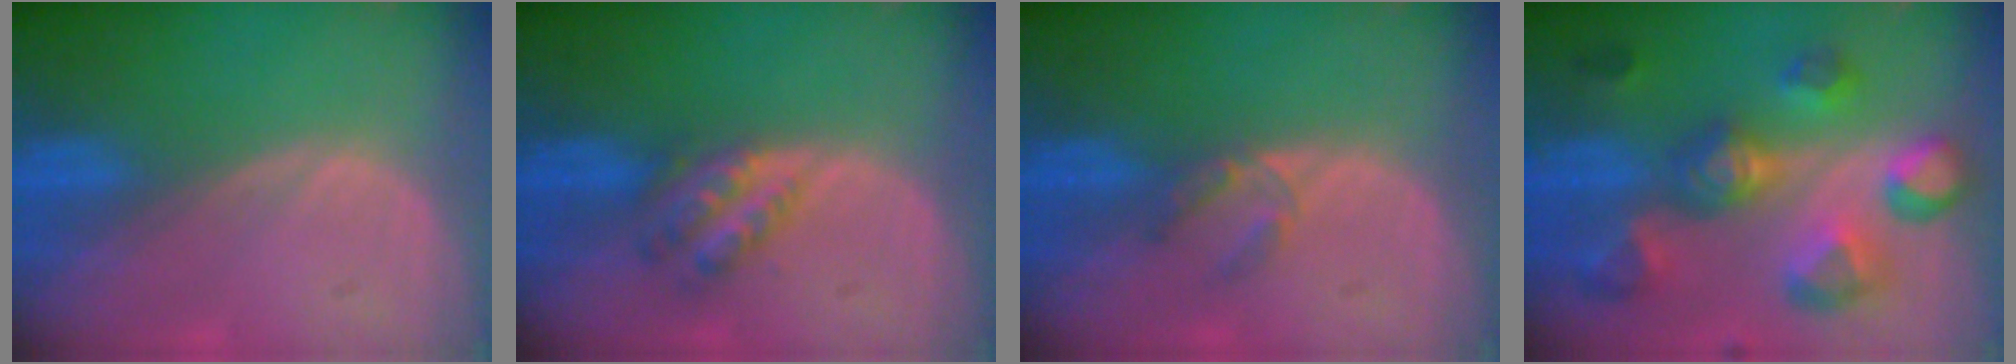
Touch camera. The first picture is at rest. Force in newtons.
{"total": 4.8, "press": 4.3, "slide": 2.0}
{"total": 2.7, "press": 2.5, "slide": 1.0}
{"total": 11.1, "press": 9.9, "slide": 5.0}